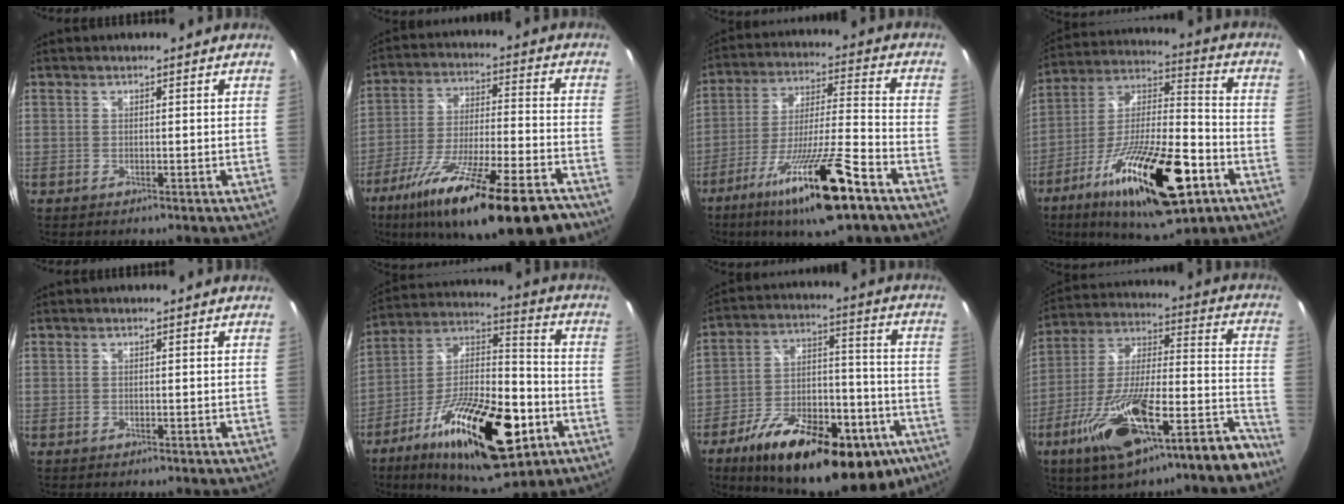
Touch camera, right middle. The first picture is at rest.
{"total": 24.1, "force": [-16.7, 4.4, 16.9], "torque": [-0.293, -0.054, -0.265]}
{"total": 18.5, "force": [-11.4, 1.6, 14.5], "torque": [-0.279, -0.037, -0.196]}
{"total": 24.4, "force": [-11.8, 7.4, 20.0], "torque": [-0.347, -0.032, -0.193]}
{"total": 0.0}
{"total": 25.4, "force": [-11.3, 9.3, 20.7], "torque": [-0.358, -0.022, -0.179]}
{"total": 29.5, "force": [-17.5, 12.9, 20.0], "torque": [-0.309, 0.001, -0.245]}
{"total": 24.6, "force": [-16.7, 5.1, 17.3], "torque": [-0.272, -0.004, -0.267]}